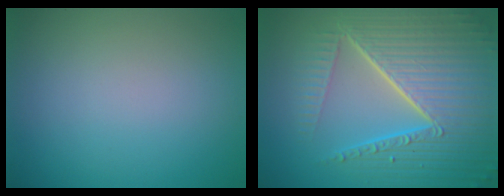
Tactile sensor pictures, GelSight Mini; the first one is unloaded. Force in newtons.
{"total": 10.5, "press": 6.7, "slide": 8.1}